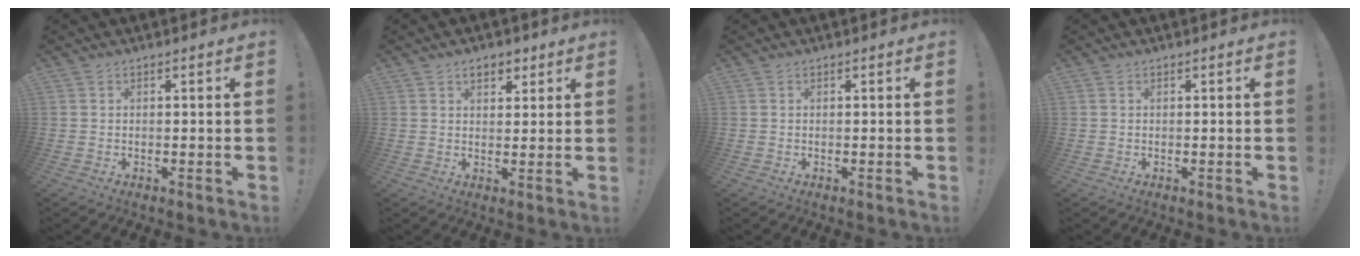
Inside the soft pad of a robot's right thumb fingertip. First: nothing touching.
{"total": 4.7, "force": [2.6, 3.0, 2.5], "torque": [-0.026, -0.005, 0.045]}
{"total": 0.0}
{"total": 0.0}